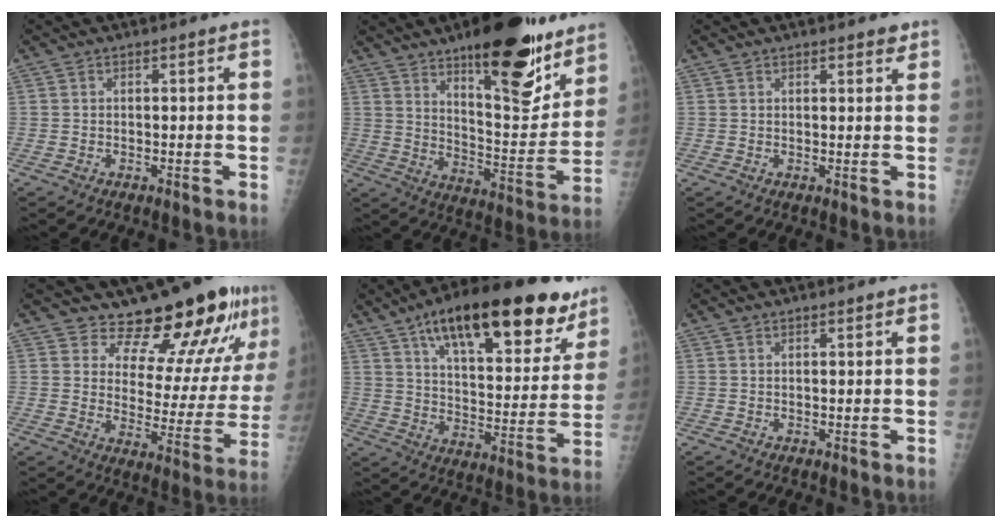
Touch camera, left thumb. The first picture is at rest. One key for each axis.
{"total": 22.4, "fx": 14.5, "fy": 7.4, "fz": 15.3, "tx": -0.170, "ty": -0.089, "tz": 0.219}
{"total": 2.3, "fx": 1.7, "fy": 0.8, "fz": 1.3, "tx": -0.005, "ty": -0.007, "tz": 0.018}
{"total": 17.5, "fx": 14.4, "fy": 6.0, "fz": 7.9, "tx": -0.057, "ty": -0.113, "tz": 0.187}
{"total": 27.5, "fx": 17.2, "fy": 10.2, "fz": 19.0, "tx": -0.243, "ty": -0.040, "tz": 0.257}
{"total": 0.8, "fx": 0.6, "fy": 0.2, "fz": 0.5, "tx": -0.005, "ty": -0.001, "tz": 0.008}